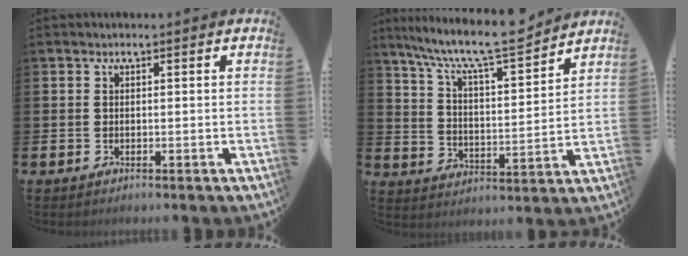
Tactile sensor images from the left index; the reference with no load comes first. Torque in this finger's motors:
{"motor_torque": [1.11, -1.01, 0.81, 0.21]}